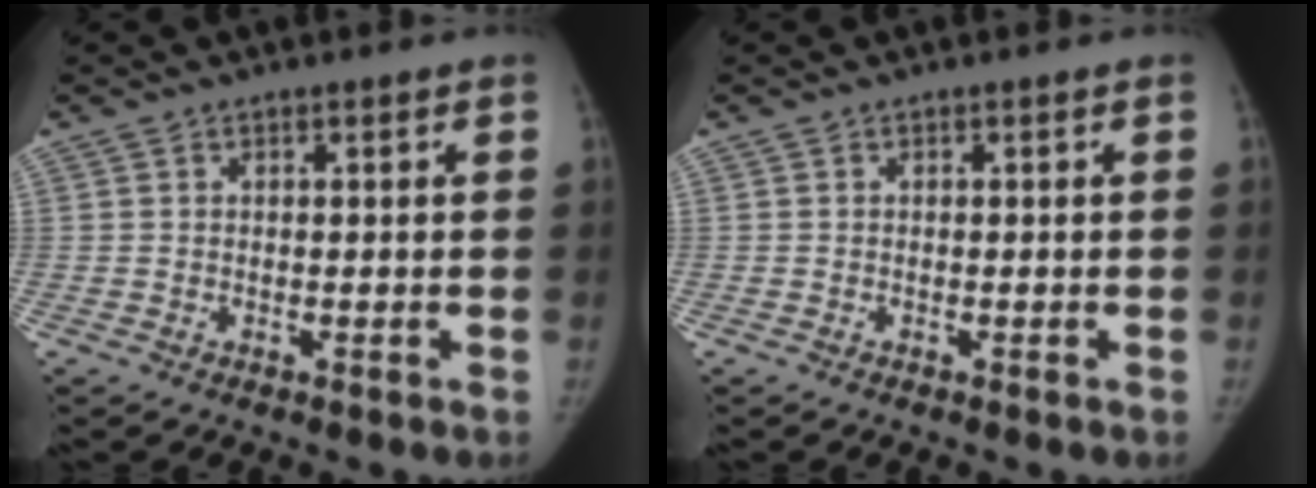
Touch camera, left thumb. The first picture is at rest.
{"total": 0.0}